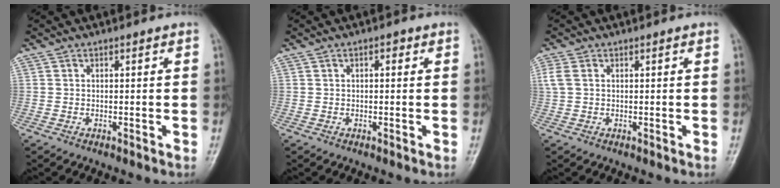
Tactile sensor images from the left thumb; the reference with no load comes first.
{"total": 1.4, "force": [0.5, 0.7, 1.1], "torque": [-0.008, 0.003, 0.003]}
{"total": 2.2, "force": [0.6, 1.4, 1.6], "torque": [-0.049, 0.008, 0.014]}